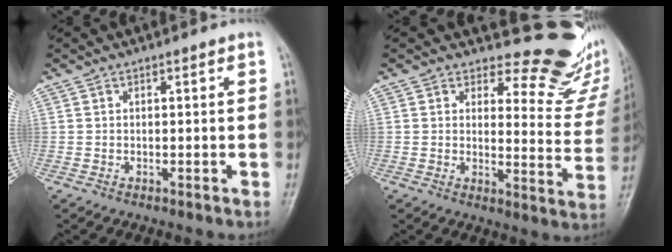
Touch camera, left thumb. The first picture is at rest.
{"total": 14.4, "force": [13.2, 5.2, 2.0], "torque": [0.025, -0.138, 0.133]}